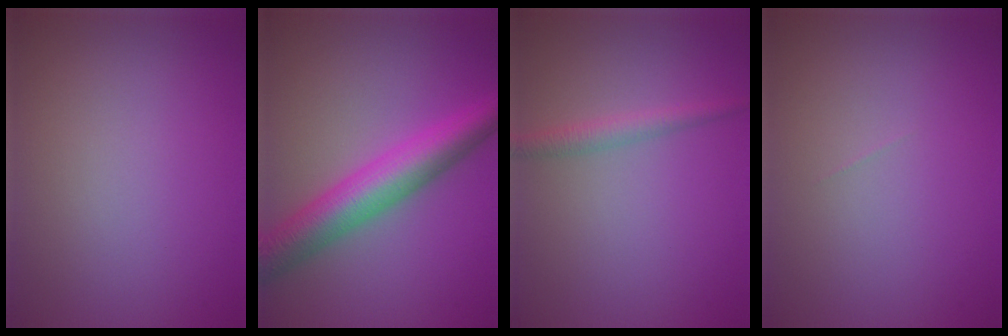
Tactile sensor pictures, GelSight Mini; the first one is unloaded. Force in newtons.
{"total": 7.1, "press": 7.1, "slide": 0.1}
{"total": 1.7, "press": 1.7, "slide": 0.0}
{"total": 0.0}